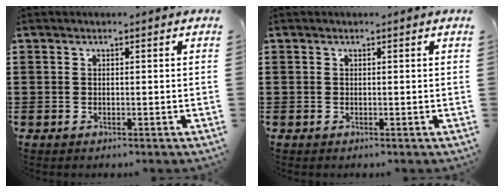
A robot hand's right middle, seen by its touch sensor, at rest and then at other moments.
{"total": 0.0}